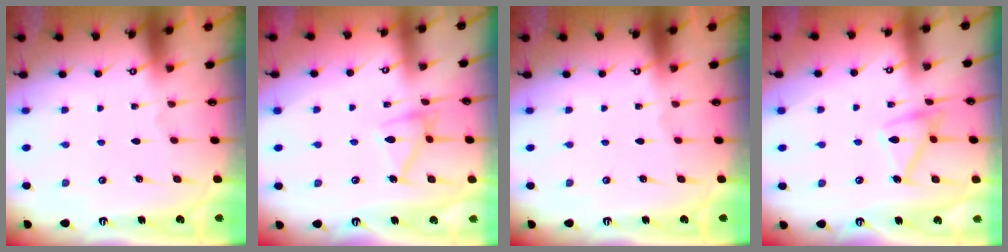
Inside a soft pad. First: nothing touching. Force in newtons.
{"total": 12.3, "press": 12.3, "slide": 0.4}
{"total": 0.0}
{"total": 13.2, "press": 13.2, "slide": 0.5}